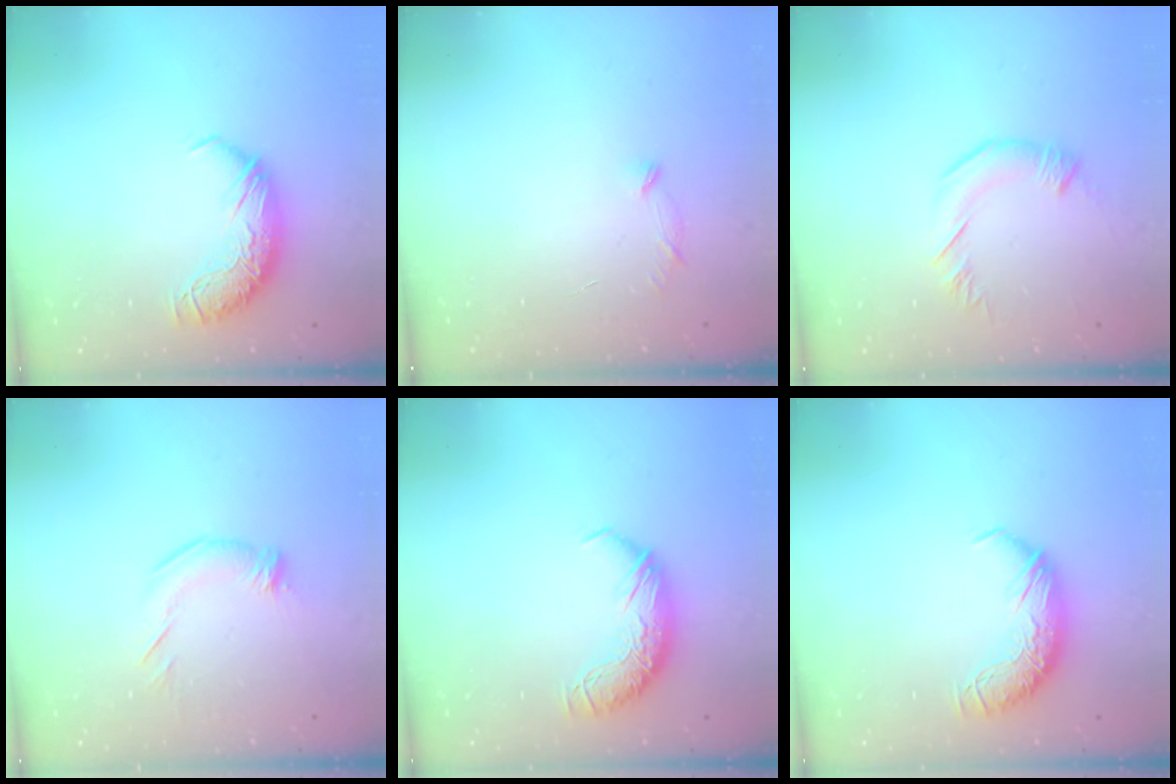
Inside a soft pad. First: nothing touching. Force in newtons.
{"total": 6.5, "press": 6.4, "slide": 1.2}
{"total": 3.0, "press": 2.9, "slide": 0.5}
{"total": 2.4, "press": 2.3, "slide": 0.9}
{"total": 0.0}
{"total": 0.0}